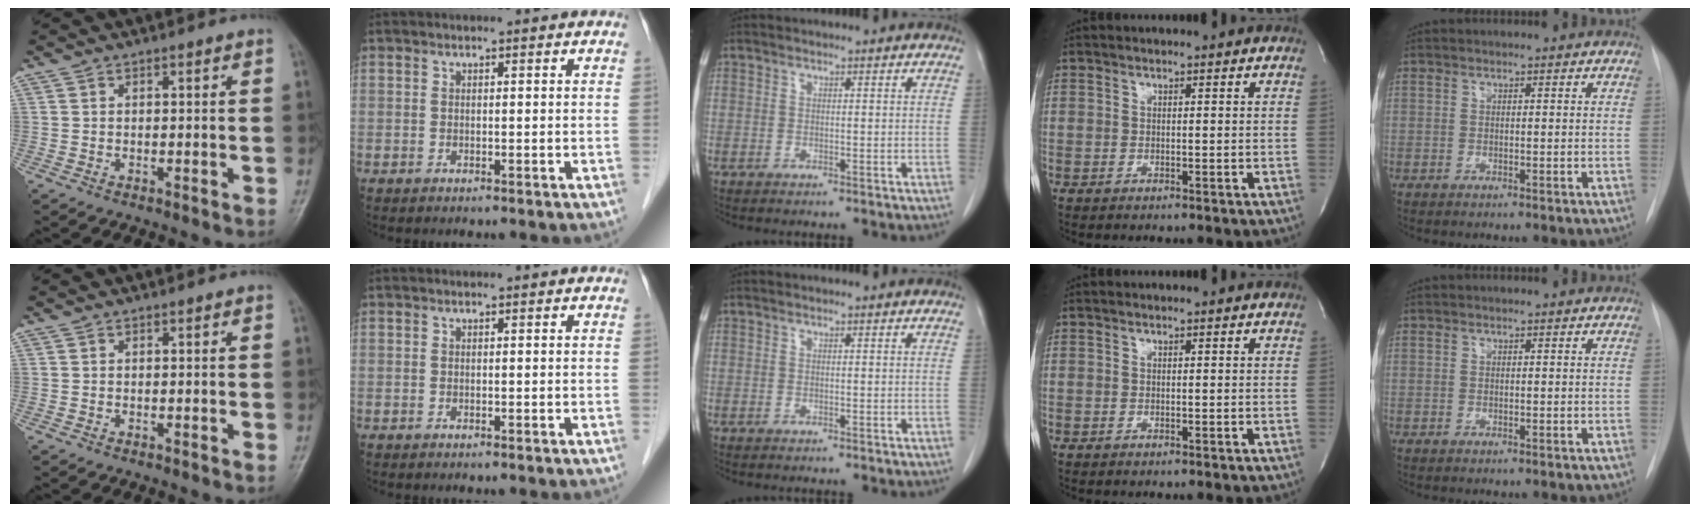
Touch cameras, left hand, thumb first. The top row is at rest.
{}